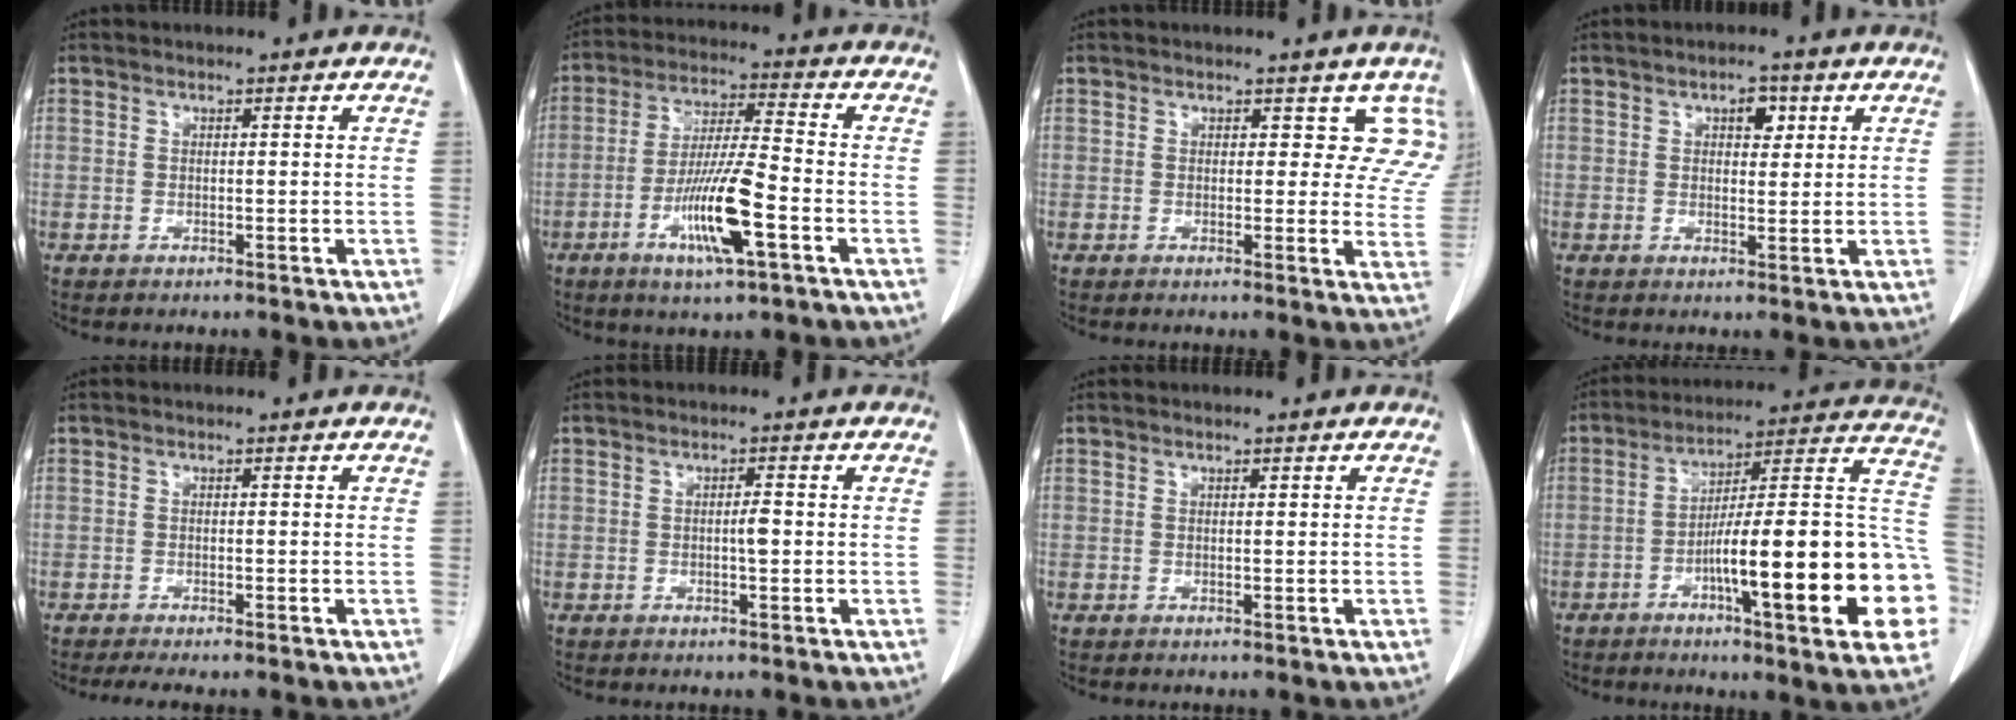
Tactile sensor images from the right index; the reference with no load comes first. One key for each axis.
{"total": 11.7, "fx": -4.4, "fy": 0.8, "fz": 10.8, "tx": -0.206, "ty": -0.011, "tz": -0.080}
{"total": 6.0, "fx": 4.1, "fy": 3.7, "fz": 2.4, "tx": 0.004, "ty": -0.006, "tz": 0.020}
{"total": 3.1, "fx": 1.4, "fy": 1.6, "fz": 2.3, "tx": -0.032, "ty": 0.004, "tz": 0.020}
{"total": 3.2, "fx": -2.6, "fy": 0.1, "fz": 1.9, "tx": -0.027, "ty": -0.007, "tz": -0.039}
{"total": 1.5, "fx": -0.1, "fy": 0.2, "fz": 1.5, "tx": -0.025, "ty": 0.004, "tz": 0.000}
{"total": 0.0}
{"total": 24.5, "fx": -6.8, "fy": 2.7, "fz": 23.4, "tx": -0.249, "ty": 0.019, "tz": -0.094}